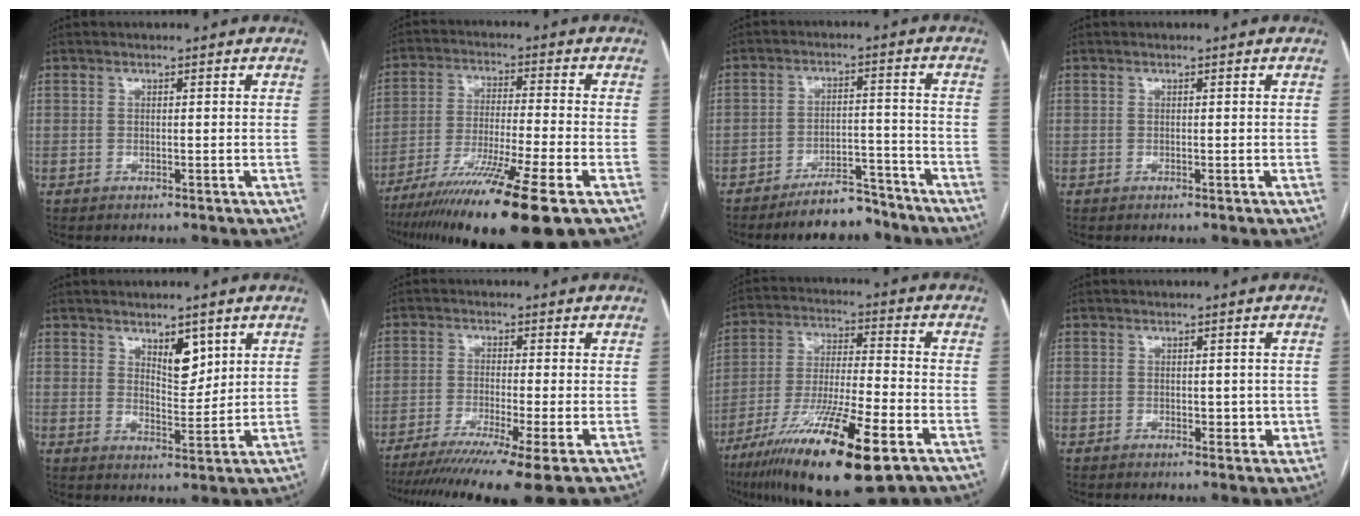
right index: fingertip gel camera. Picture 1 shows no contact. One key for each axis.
{"total": 17.5, "fx": -11.4, "fy": -0.4, "fz": 13.3, "tx": -0.212, "ty": -0.048, "tz": -0.194}
{"total": 7.6, "fx": -6.7, "fy": 2.5, "fz": 2.6, "tx": -0.034, "ty": 0.011, "tz": -0.109}
{"total": 0.0}
{"total": 5.2, "fx": 3.0, "fy": 2.2, "fz": 3.7, "tx": -0.059, "ty": -0.006, "tz": 0.053}
{"total": 12.8, "fx": -9.0, "fy": -0.7, "fz": 9.1, "tx": -0.137, "ty": -0.029, "tz": -0.142}
{"total": 20.1, "fx": -11.0, "fy": 2.2, "fz": 16.7, "tx": -0.297, "ty": -0.044, "tz": -0.189}
{"total": 2.7, "fx": -0.1, "fy": 1.7, "fz": 2.1, "tx": -0.022, "ty": 0.003, "tz": 0.004}